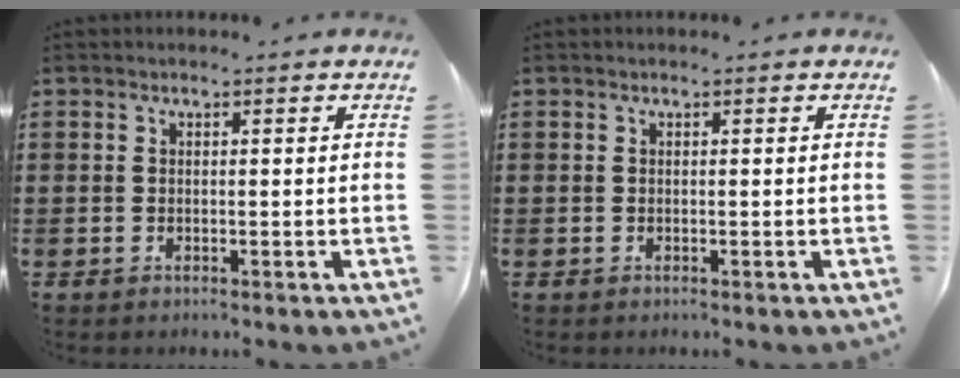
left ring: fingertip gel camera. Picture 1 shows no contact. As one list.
[{"total": 0.0}]